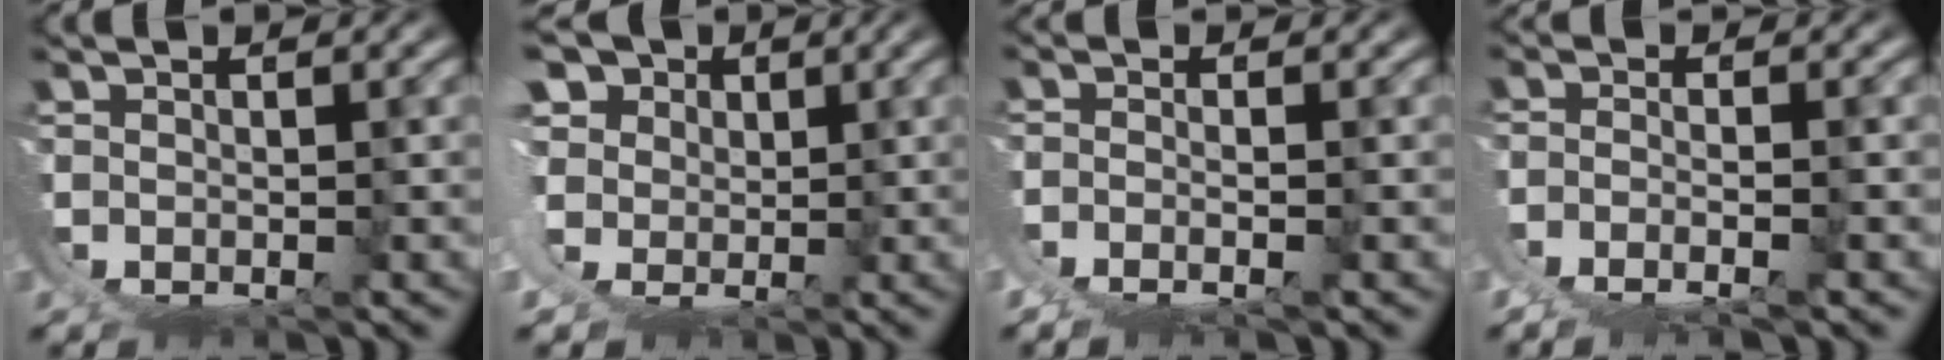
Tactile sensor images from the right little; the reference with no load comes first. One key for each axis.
{"total": 11.1, "fx": 3.1, "fy": 9.9, "fz": 4.0, "tx": -0.118, "ty": -0.016, "tz": 0.035}
{"total": 2.5, "fx": -0.7, "fy": 0.6, "fz": 2.3, "tx": -0.051, "ty": -0.014, "tz": -0.003}
{"total": 3.1, "fx": -0.8, "fy": 1.2, "fz": 2.7, "tx": -0.056, "ty": -0.015, "tz": -0.004}